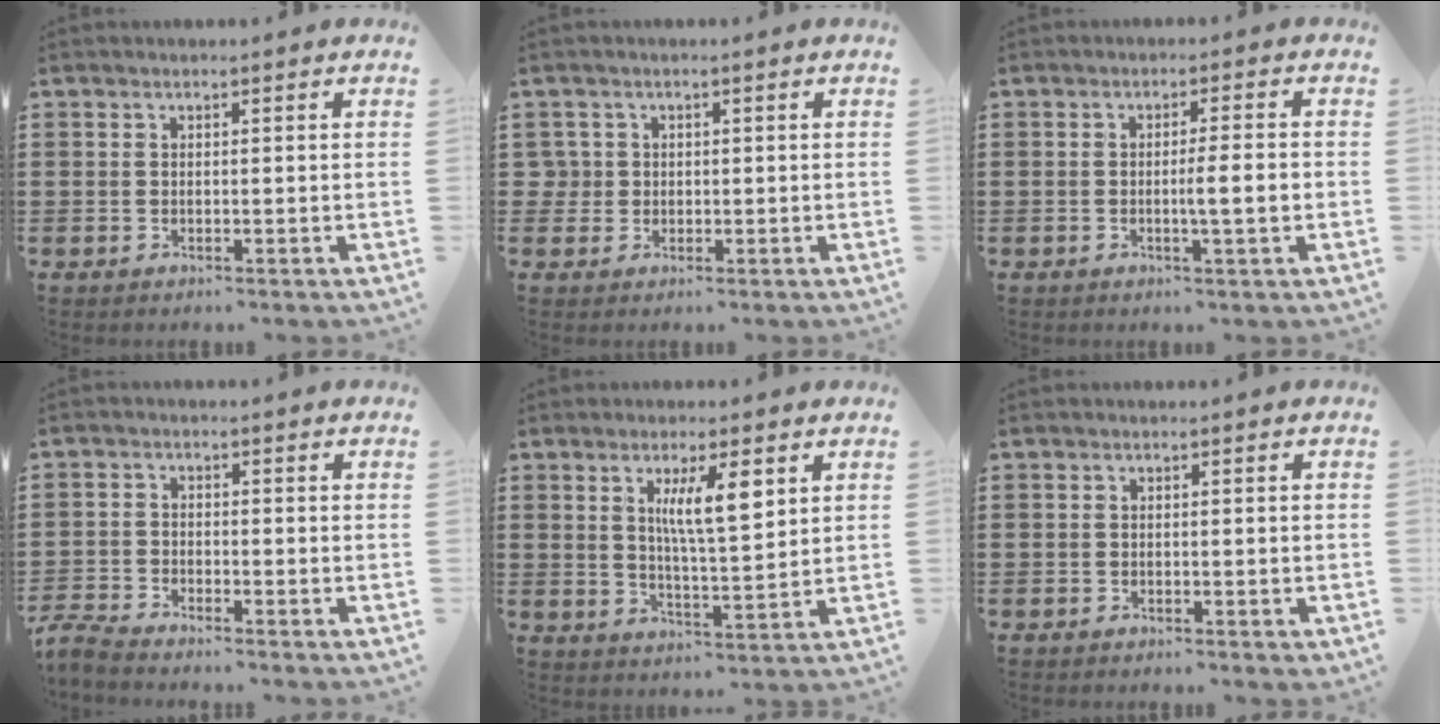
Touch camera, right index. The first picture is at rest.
{"total": 2.1, "force": [0.1, 2.1, 0.3], "torque": [-0.015, 0.010, 0.000]}
{"total": 3.8, "force": [-0.6, 0.1, 3.8], "torque": [-0.066, -0.005, -0.012]}
{"total": 2.8, "force": [-2.8, 0.0, 0.4], "torque": [-0.024, -0.002, -0.063]}
{"total": 7.2, "force": [2.9, 1.7, 6.4], "torque": [-0.117, 0.001, 0.044]}
{"total": 0.6, "force": [-0.5, 0.2, 0.3], "torque": [-0.008, -0.004, -0.009]}